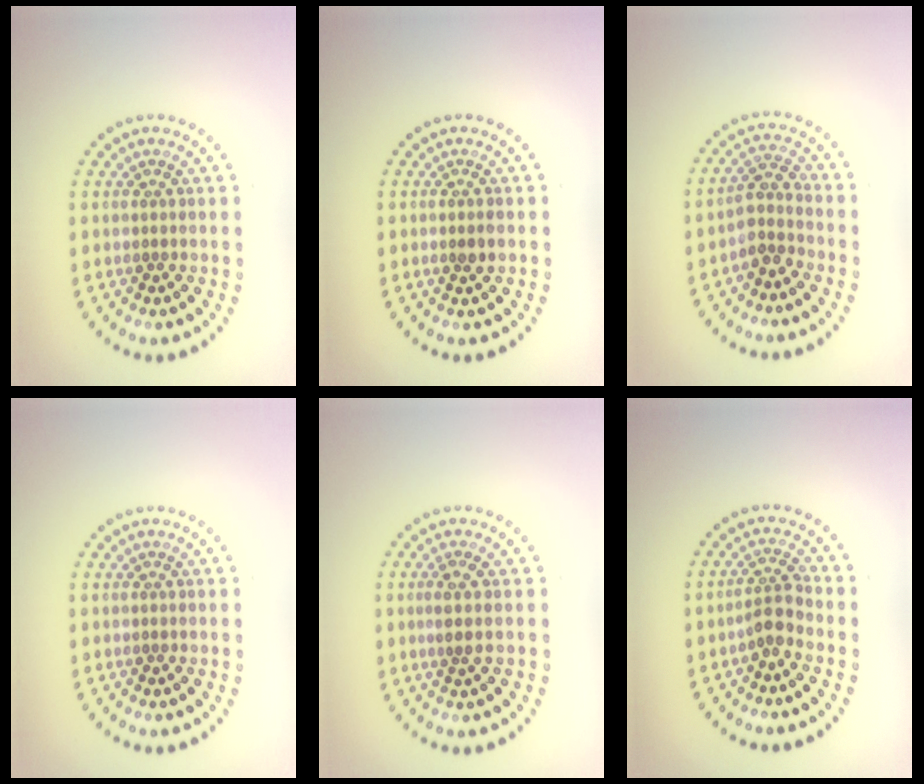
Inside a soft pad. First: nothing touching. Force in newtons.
{"total": 1.2, "press": 1.1, "slide": 0.4}
{"total": 2.5, "press": 2.0, "slide": 1.6}
{"total": 0.0}
{"total": 1.3, "press": 0.9, "slide": 0.9}
{"total": 2.2, "press": 1.7, "slide": 1.3}